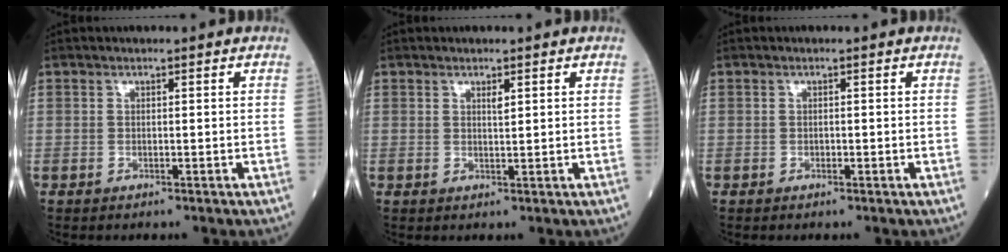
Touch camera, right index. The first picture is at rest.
{"total": 1.1, "force": [0.6, 0.2, 0.9], "torque": [-0.019, -0.003, 0.010]}
{"total": 0.0}